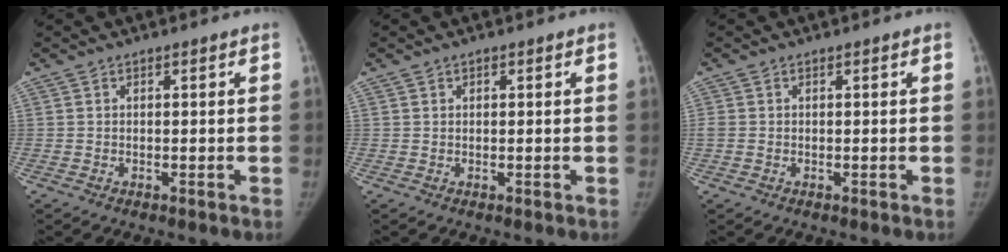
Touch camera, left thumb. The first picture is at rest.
{"total": 0.6, "force": [0.1, 0.6, 0.1], "torque": [0.003, 0.002, 0.000]}
{"total": 1.2, "force": [-0.3, 1.0, 0.7], "torque": [-0.020, -0.001, -0.008]}